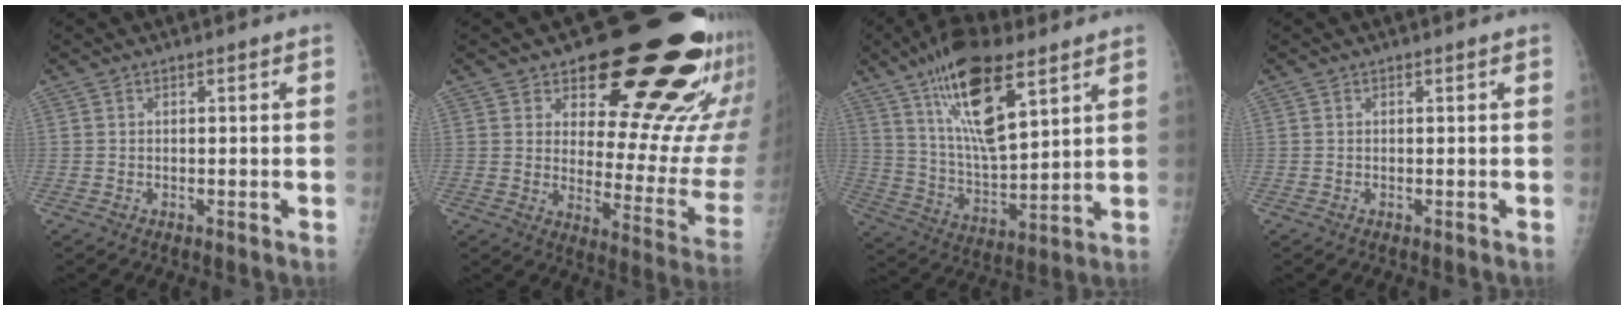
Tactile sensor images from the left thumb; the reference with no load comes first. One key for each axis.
{"total": 24.8, "fx": 16.3, "fy": 9.1, "fz": 16.4, "tx": -0.170, "ty": -0.100, "tz": 0.214}
{"total": 17.6, "fx": 9.8, "fy": 6.2, "fz": 13.3, "tx": -0.217, "ty": -0.045, "tz": 0.184}
{"total": 0.0}